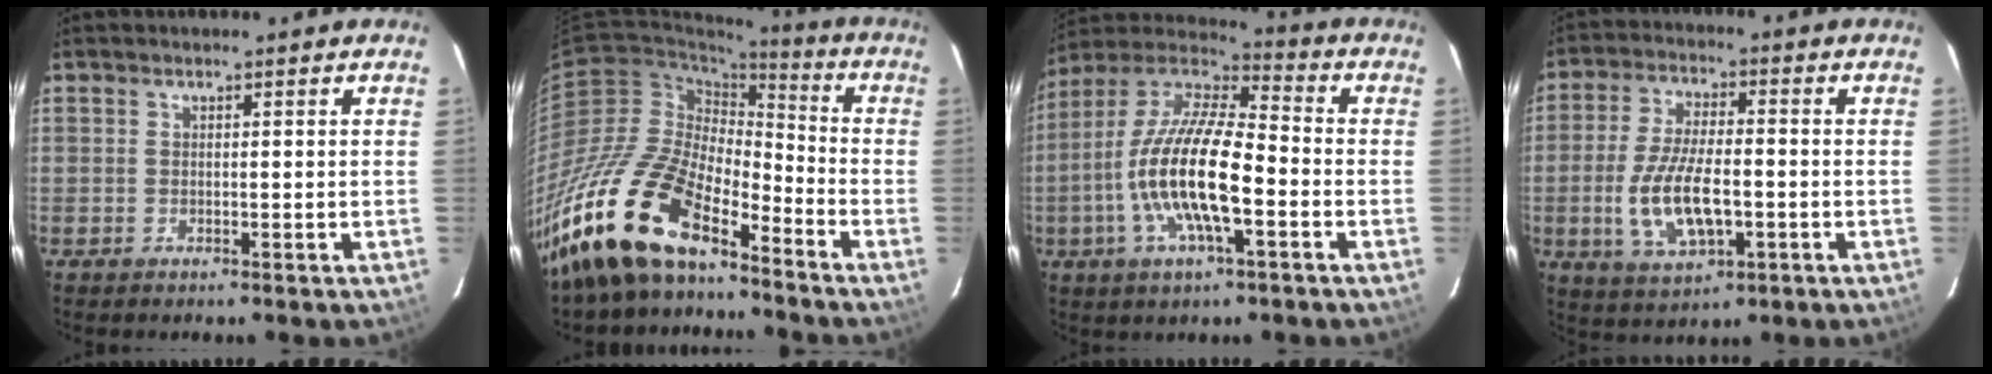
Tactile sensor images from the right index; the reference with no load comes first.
{"total": 22.1, "force": [-17.1, 8.0, 11.5], "torque": [-0.235, -0.010, -0.325]}
{"total": 17.8, "force": [-4.7, 5.4, 16.2], "torque": [-0.319, -0.007, -0.099]}
{"total": 12.0, "force": [-2.9, 5.0, 10.5], "torque": [-0.215, -0.009, -0.046]}